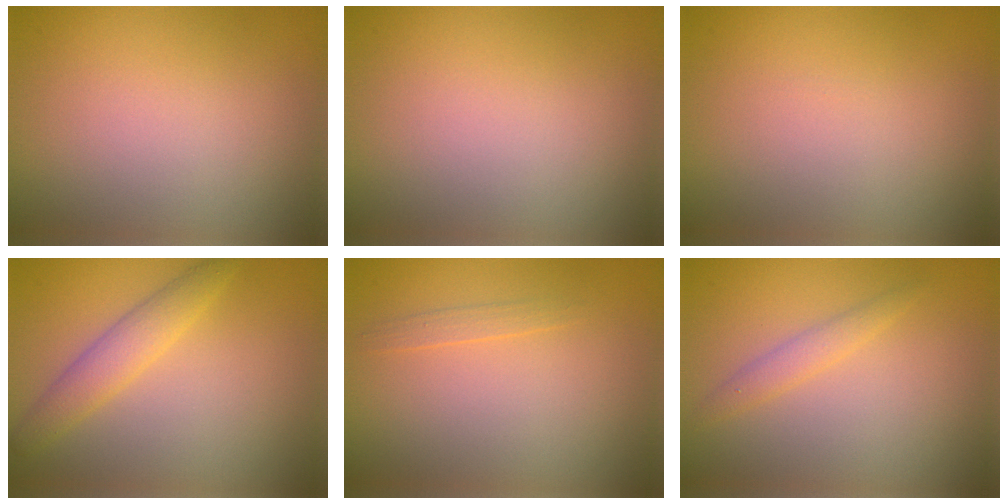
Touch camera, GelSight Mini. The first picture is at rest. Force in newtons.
{"total": 0.0}
{"total": 0.0}
{"total": 2.7, "press": 2.7, "slide": 0.1}
{"total": 0.7, "press": 0.7, "slide": 0.1}
{"total": 1.5, "press": 1.4, "slide": 0.1}